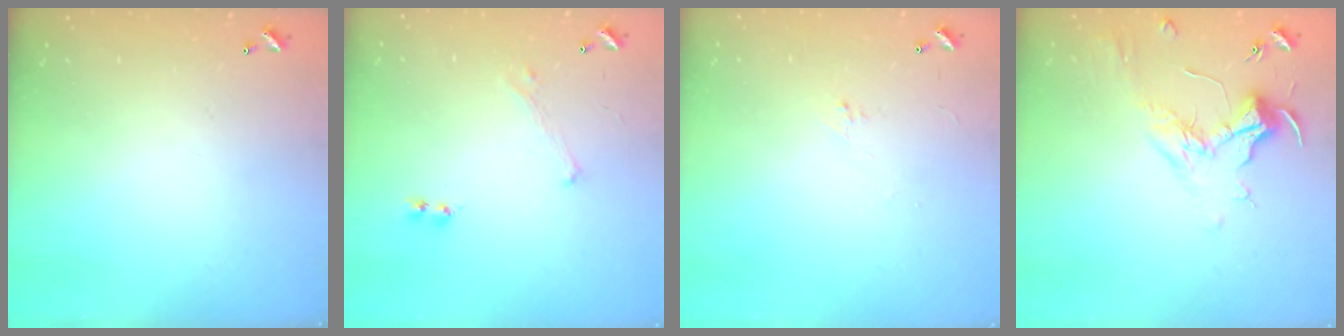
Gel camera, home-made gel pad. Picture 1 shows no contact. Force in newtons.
{"total": 0.0}
{"total": 0.6, "press": 0.3, "slide": 0.5}
{"total": 2.0, "press": 1.9, "slide": 0.7}